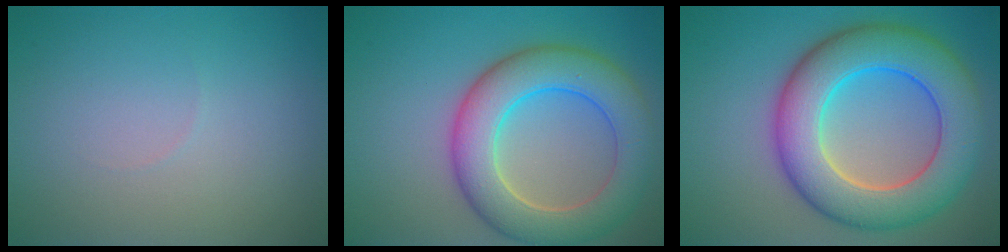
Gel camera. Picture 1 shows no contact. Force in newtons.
{"total": 8.4, "press": 8.4, "slide": 0.6}
{"total": 10.5, "press": 10.5, "slide": 0.1}